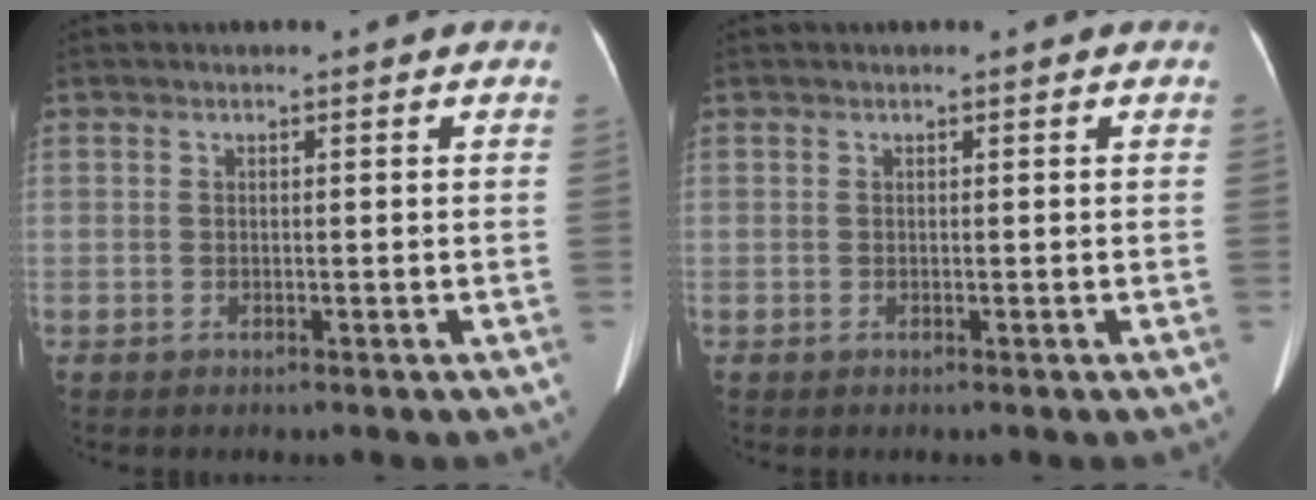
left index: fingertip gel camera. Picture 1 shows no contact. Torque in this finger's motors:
{"motor_torque": [0.00, 0.00, 0.00, 0.00]}